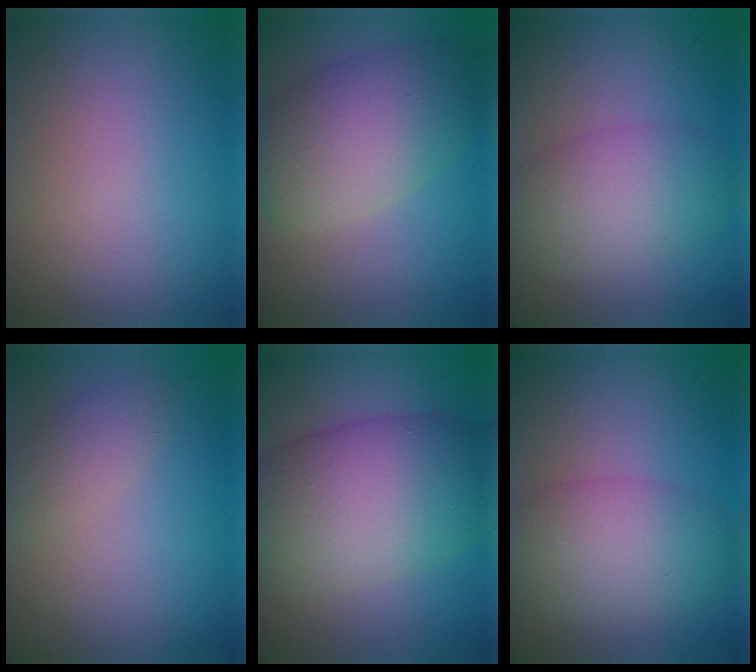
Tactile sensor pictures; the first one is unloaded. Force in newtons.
{"total": 7.5, "press": 7.5, "slide": 0.4}
{"total": 5.4, "press": 5.4, "slide": 0.2}
{"total": 2.0, "press": 2.0, "slide": 0.2}
{"total": 10.7, "press": 10.6, "slide": 0.6}
{"total": 6.1, "press": 6.1, "slide": 0.2}